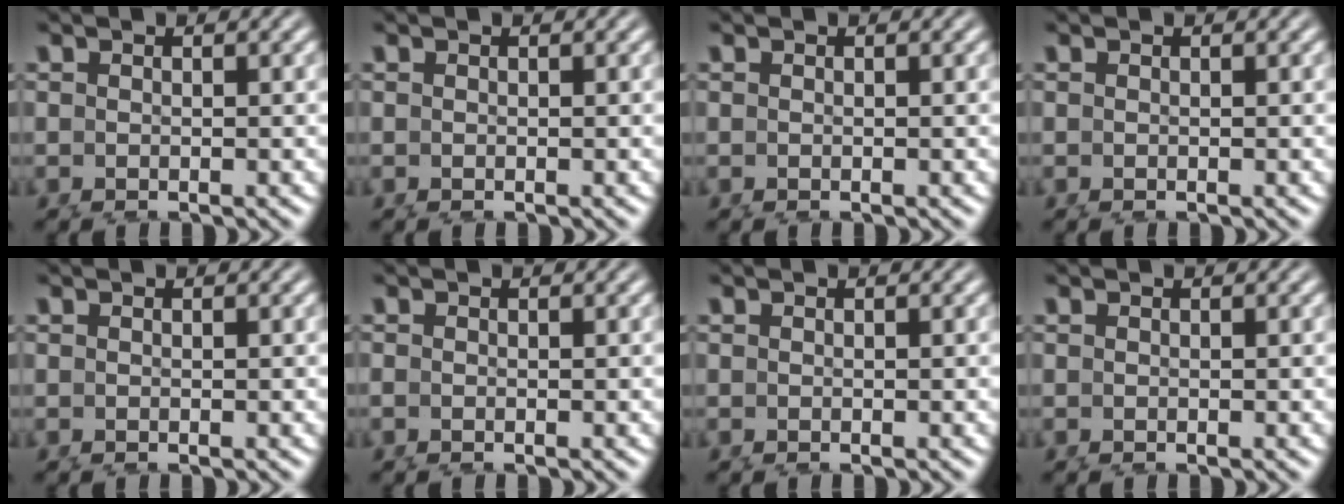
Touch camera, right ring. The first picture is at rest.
{"total": 0.0}
{"total": 0.0}
{"total": 0.0}
{"total": 0.0}
{"total": 0.0}
{"total": 0.0}
{"total": 0.0}